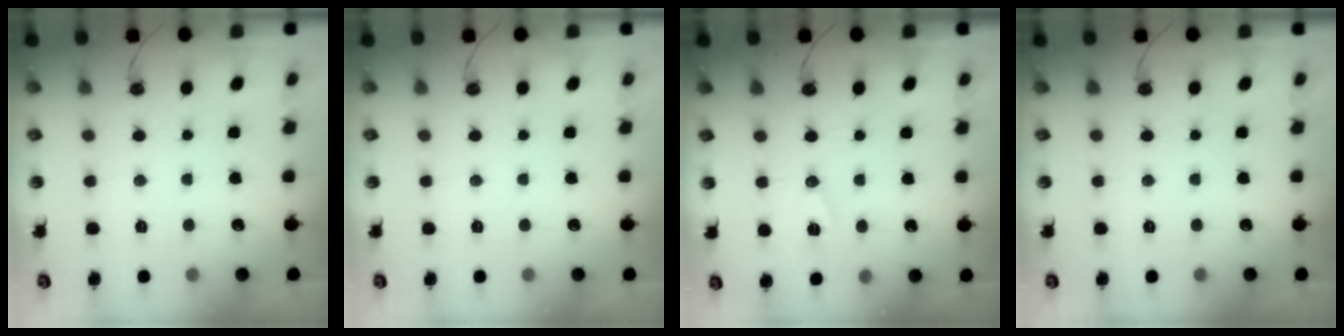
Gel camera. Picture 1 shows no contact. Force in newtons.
{"total": 0.0}
{"total": 7.4, "press": 6.4, "slide": 3.7}
{"total": 0.0}